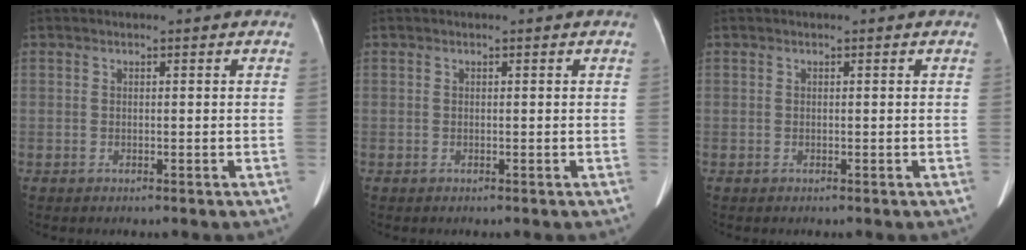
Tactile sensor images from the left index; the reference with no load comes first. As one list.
[{"total": 0.0}, {"total": 0.0}]